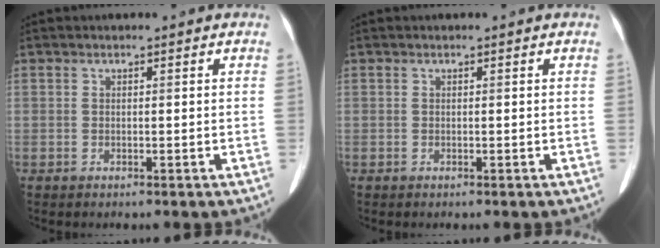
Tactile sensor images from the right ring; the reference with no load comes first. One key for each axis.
{"total": 0.0}